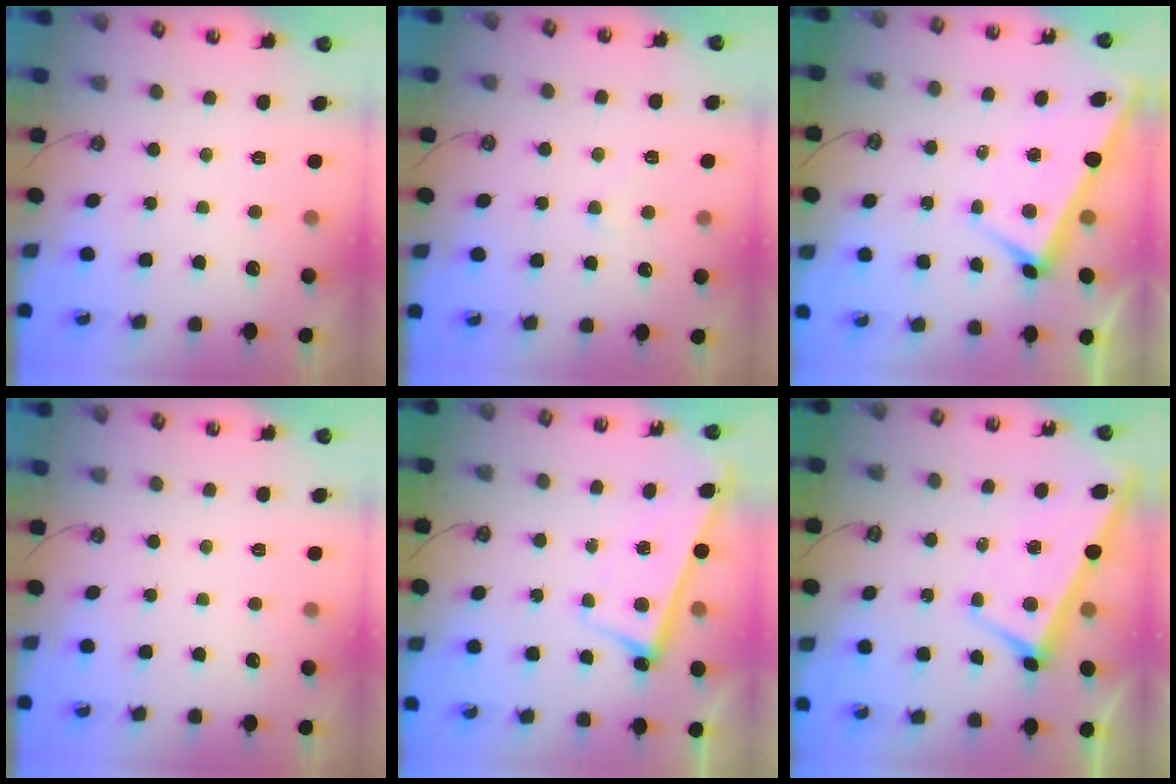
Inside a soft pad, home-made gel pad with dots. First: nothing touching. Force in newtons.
{"total": 3.0, "press": 2.9, "slide": 0.7}
{"total": 2.8, "press": 2.7, "slide": 0.6}
{"total": 0.0}
{"total": 2.7, "press": 2.6, "slide": 0.5}
{"total": 2.9, "press": 2.8, "slide": 0.9}